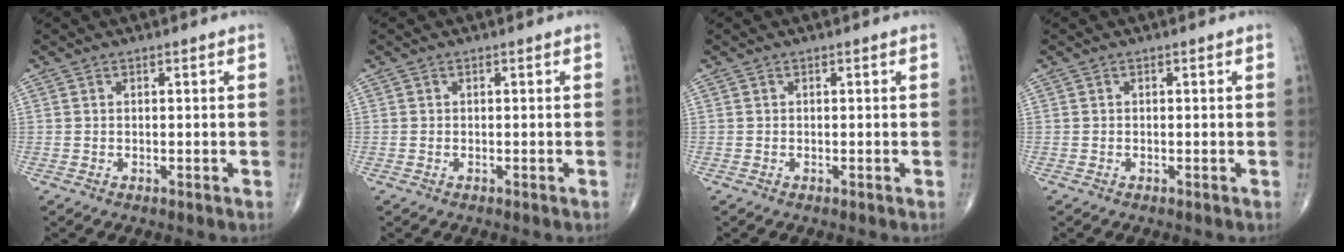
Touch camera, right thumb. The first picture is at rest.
{"total": 0.0}
{"total": 0.0}
{"total": 0.0}